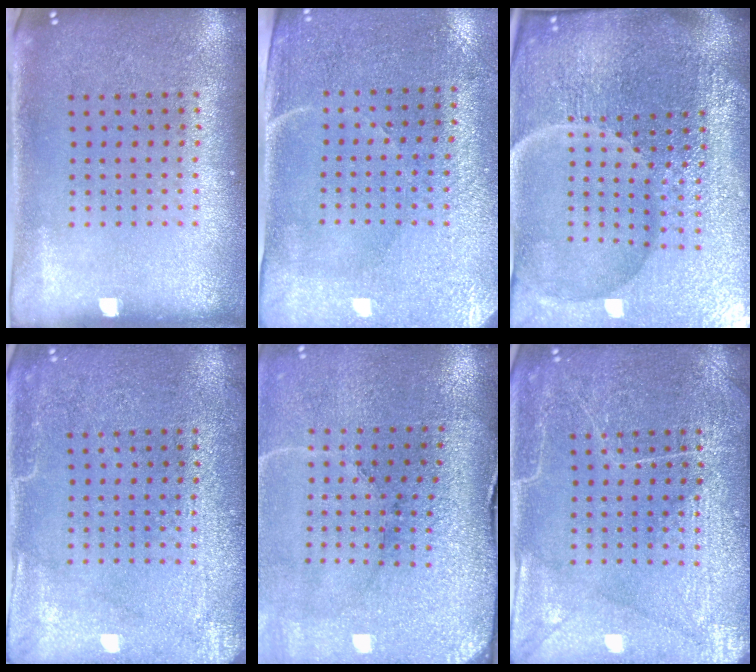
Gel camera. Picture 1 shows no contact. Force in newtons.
{"total": 3.0, "press": 2.7, "slide": 1.3}
{"total": 7.4, "press": 6.4, "slide": 3.6}
{"total": 3.5, "press": 3.5, "slide": 0.4}
{"total": 3.5, "press": 3.5, "slide": 0.4}
{"total": 5.0, "press": 4.9, "slide": 0.5}